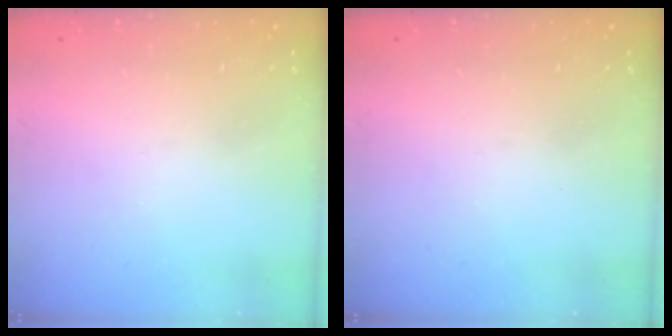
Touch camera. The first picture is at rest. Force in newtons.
{"total": 0.0}